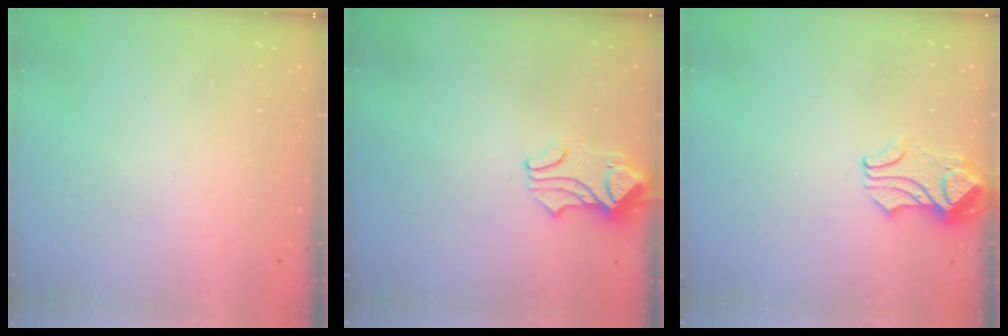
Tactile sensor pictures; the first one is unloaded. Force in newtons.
{"total": 1.5, "press": 1.5, "slide": 0.5}
{"total": 2.3, "press": 2.3, "slide": 0.6}